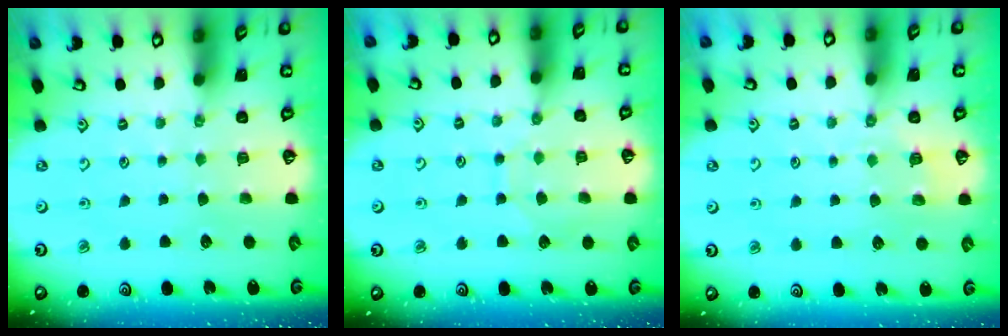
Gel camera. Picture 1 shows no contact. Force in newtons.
{"total": 7.1, "press": 7.1, "slide": 0.5}
{"total": 3.0, "press": 2.6, "slide": 1.5}